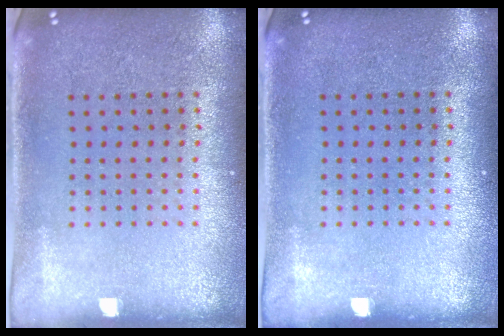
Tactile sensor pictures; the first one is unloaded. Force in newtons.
{"total": 0.0}